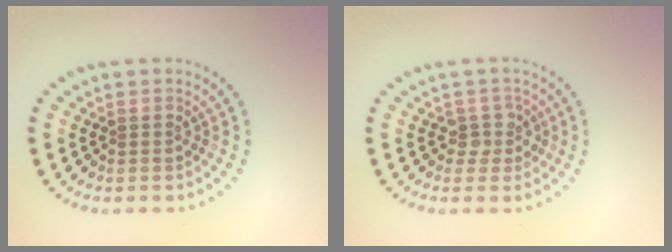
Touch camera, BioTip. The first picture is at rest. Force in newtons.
{"total": 1.8, "press": 1.2, "slide": 1.3}